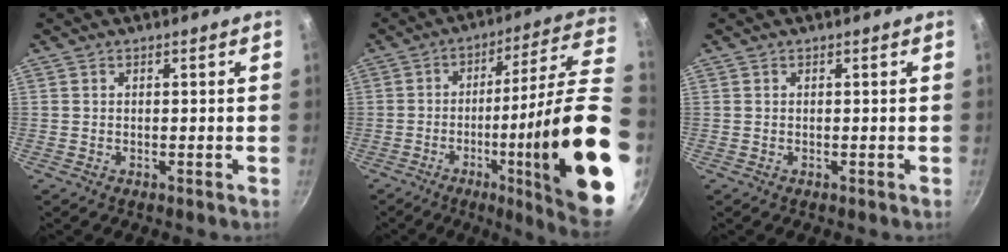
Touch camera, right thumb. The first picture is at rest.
{"total": 27.6, "force": [-6.8, 3.7, 26.5], "torque": [-0.356, 0.019, -0.104]}
{"total": 0.0}